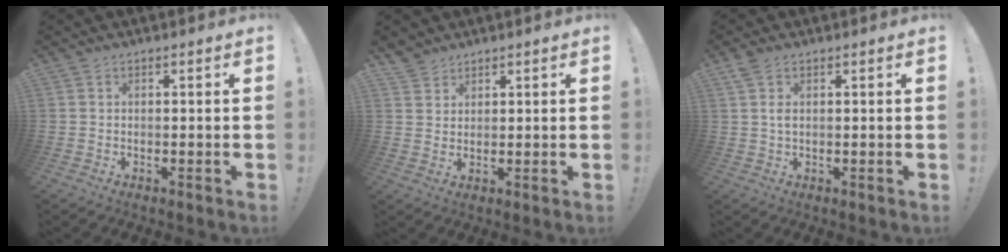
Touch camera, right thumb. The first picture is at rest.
{"total": 3.9, "force": [3.3, 2.1, 0.2], "torque": [-0.001, -0.021, 0.063]}
{"total": 2.5, "force": [1.0, 1.2, 1.9], "torque": [-0.038, 0.003, 0.017]}